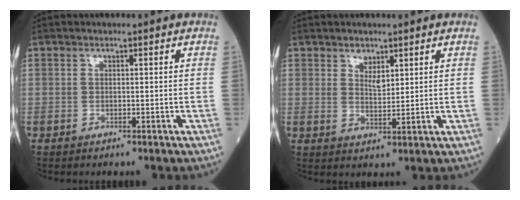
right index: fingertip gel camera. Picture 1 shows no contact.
{"total": 2.5, "force": [1.7, 1.2, 1.5], "torque": [-0.027, -0.002, 0.036]}